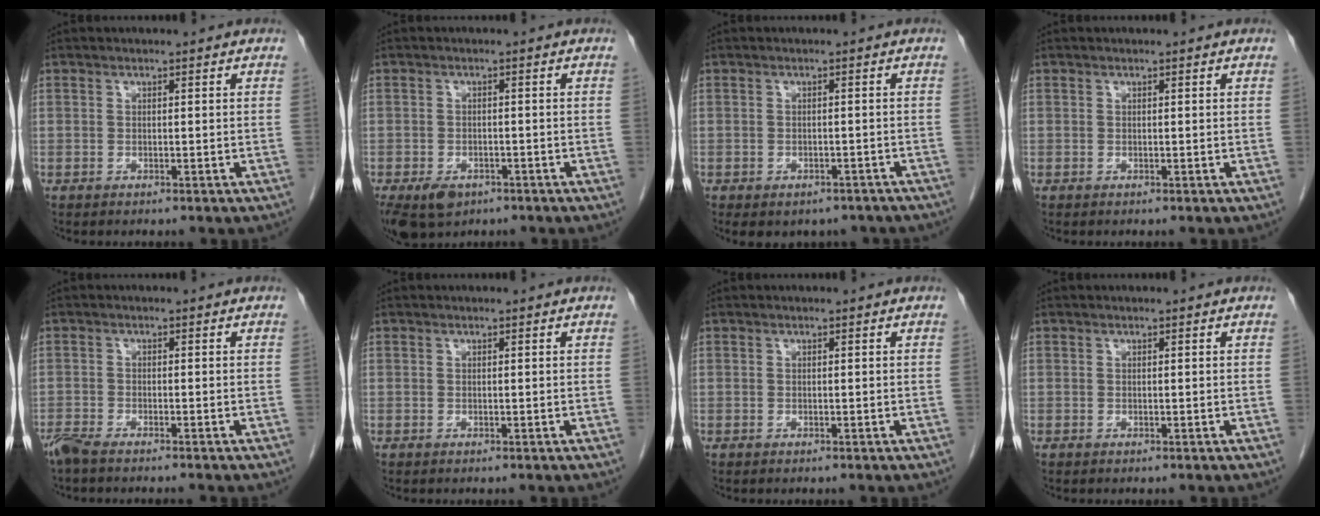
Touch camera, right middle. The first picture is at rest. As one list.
[{"total": 6.7, "force": [-4.0, 4.3, 3.3], "torque": [-0.065, -0.007, -0.060]}, {"total": 8.7, "force": [-6.7, 4.6, 3.0], "torque": [-0.041, 0.006, -0.074]}, {"total": 0.0}, {"total": 4.5, "force": [-3.9, 0.3, 2.2], "torque": [-0.036, -0.009, -0.065]}, {"total": 0.0}, {"total": 0.0}, {"total": 0.0}]